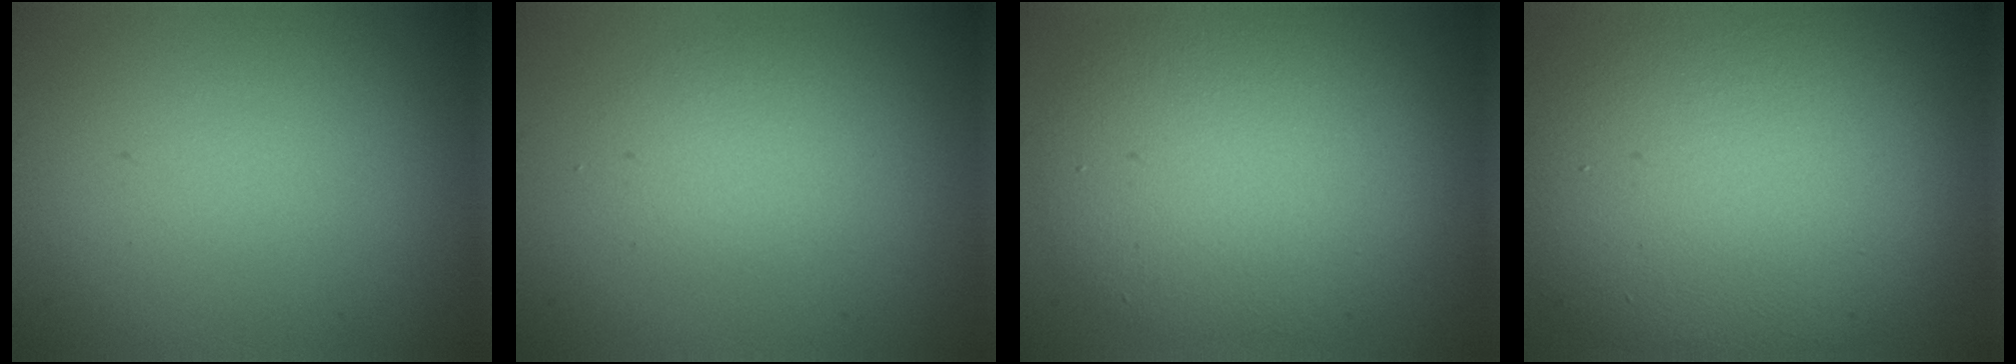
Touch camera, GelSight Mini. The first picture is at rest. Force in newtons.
{"total": 2.1, "press": 2.1, "slide": 0.1}
{"total": 8.8, "press": 8.7, "slide": 0.5}
{"total": 13.4, "press": 13.4, "slide": 0.5}